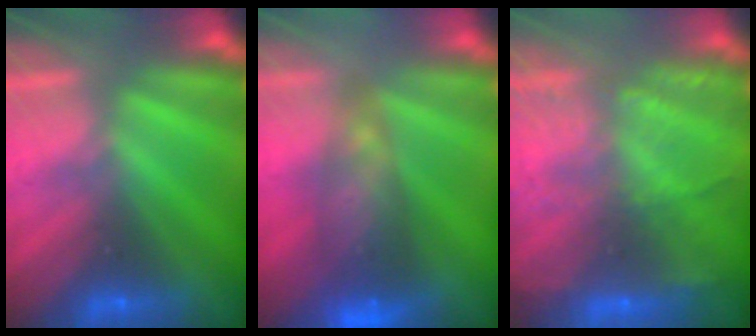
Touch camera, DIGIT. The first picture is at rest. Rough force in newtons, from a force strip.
{"total": 7.0}
{"total": 6.7}